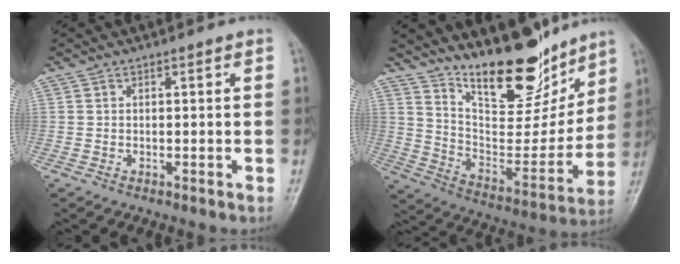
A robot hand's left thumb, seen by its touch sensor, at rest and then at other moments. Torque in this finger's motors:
{"motor_torque": [1.05, 0.50, 1.41, -1.36, 0.18]}